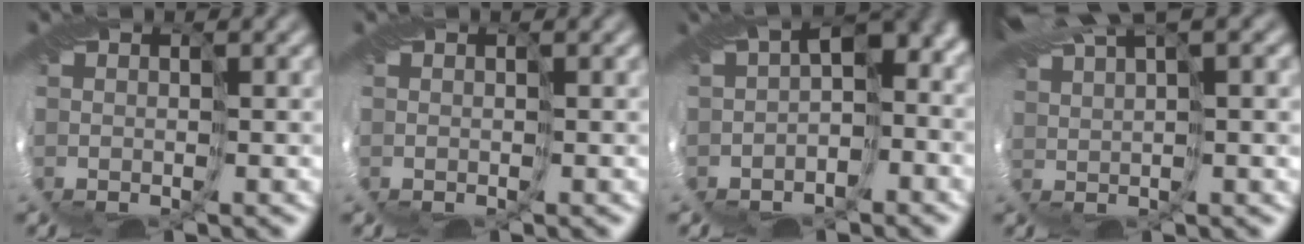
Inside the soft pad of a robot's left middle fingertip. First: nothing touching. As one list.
[{"total": 0.0}, {"total": 6.8, "force": [0.2, 4.4, 5.2], "torque": [-0.072, 0.007, 0.005]}, {"total": 8.6, "force": [5.2, 2.2, 6.4], "torque": [-0.133, 0.021, 0.095]}]